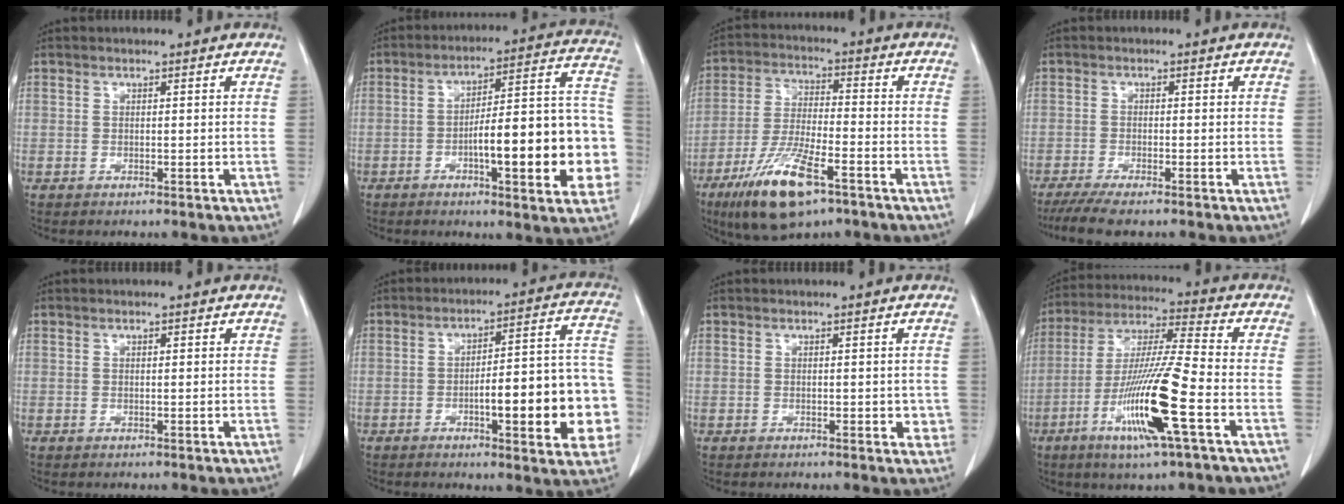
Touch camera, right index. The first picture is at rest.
{"total": 18.9, "force": [-4.8, 3.7, 17.9], "torque": [-0.192, 0.039, -0.057]}
{"total": 13.2, "force": [-7.7, 3.2, 10.3], "torque": [-0.207, -0.023, -0.131]}
{"total": 5.8, "force": [-4.6, 0.5, 3.5], "torque": [-0.059, -0.013, -0.075]}
{"total": 0.6, "force": [0.3, 0.2, 0.5], "torque": [-0.010, 0.000, 0.004]}
{"total": 16.9, "force": [-4.2, 3.6, 15.9], "torque": [-0.155, 0.037, -0.044]}
{"total": 2.1, "force": [-0.2, 1.3, 1.6], "torque": [-0.008, 0.003, -0.001]}
{"total": 15.4, "force": [-5.7, -0.2, 14.3], "torque": [-0.288, -0.018, -0.109]}